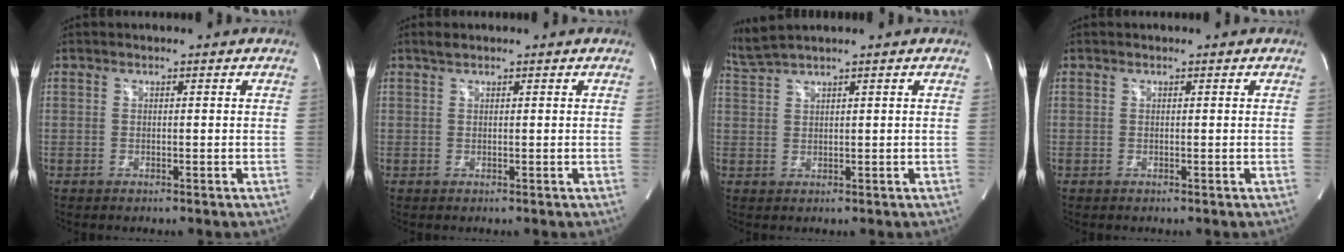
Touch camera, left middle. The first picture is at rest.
{"total": 0.9, "force": [0.8, 0.2, 0.4], "torque": [-0.014, 0.007, 0.018]}
{"total": 3.3, "force": [3.0, -1.1, 0.9], "torque": [-0.034, 0.013, 0.073]}
{"total": 0.0}